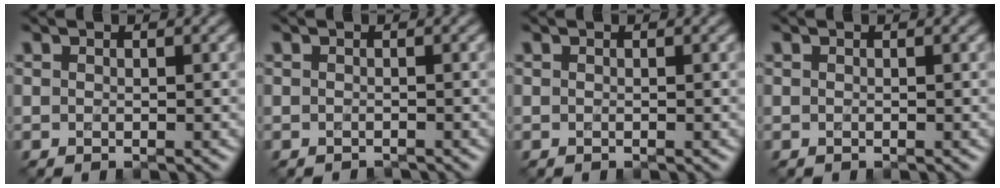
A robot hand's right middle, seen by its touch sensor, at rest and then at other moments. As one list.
[{"total": 0.7, "force": [-0.7, 0.1, 0.0], "torque": [-0.003, -0.008, -0.012]}, {"total": 0.0}, {"total": 0.0}]